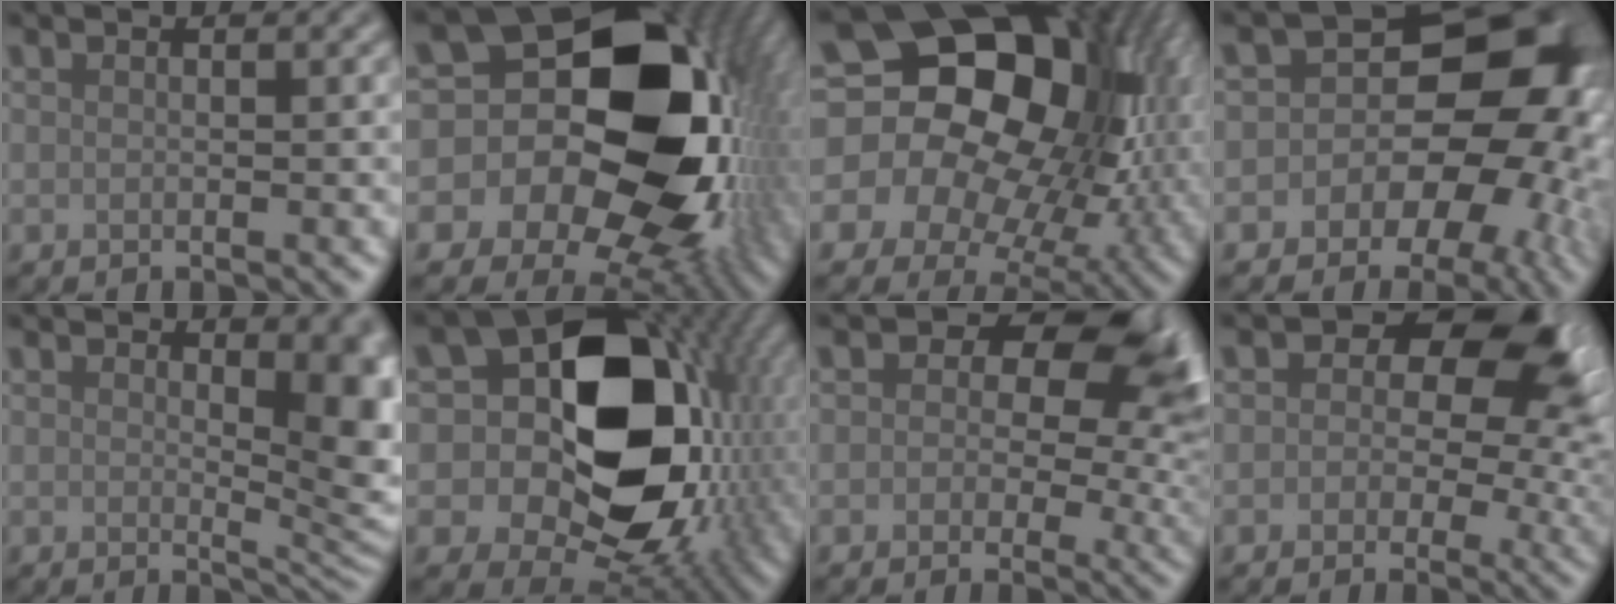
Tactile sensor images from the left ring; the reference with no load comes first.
{"total": 21.7, "force": [0.9, 16.5, 14.2], "torque": [-0.203, -0.011, 0.008]}
{"total": 21.8, "force": [2.3, 16.9, 13.5], "torque": [-0.219, 0.003, 0.021]}
{"total": 16.3, "force": [-1.4, 13.3, 9.3], "torque": [-0.112, 0.026, -0.053]}
{"total": 6.4, "force": [1.4, 2.6, 5.6], "torque": [-0.064, -0.013, 0.030]}
{"total": 18.9, "force": [2.5, 14.0, 12.4], "torque": [-0.176, 0.000, 0.059]}
{"total": 10.1, "force": [3.4, 6.4, 7.0], "torque": [-0.078, 0.000, 0.047]}
{"total": 9.3, "force": [2.7, 6.2, 6.5], "torque": [-0.064, 0.003, 0.027]}